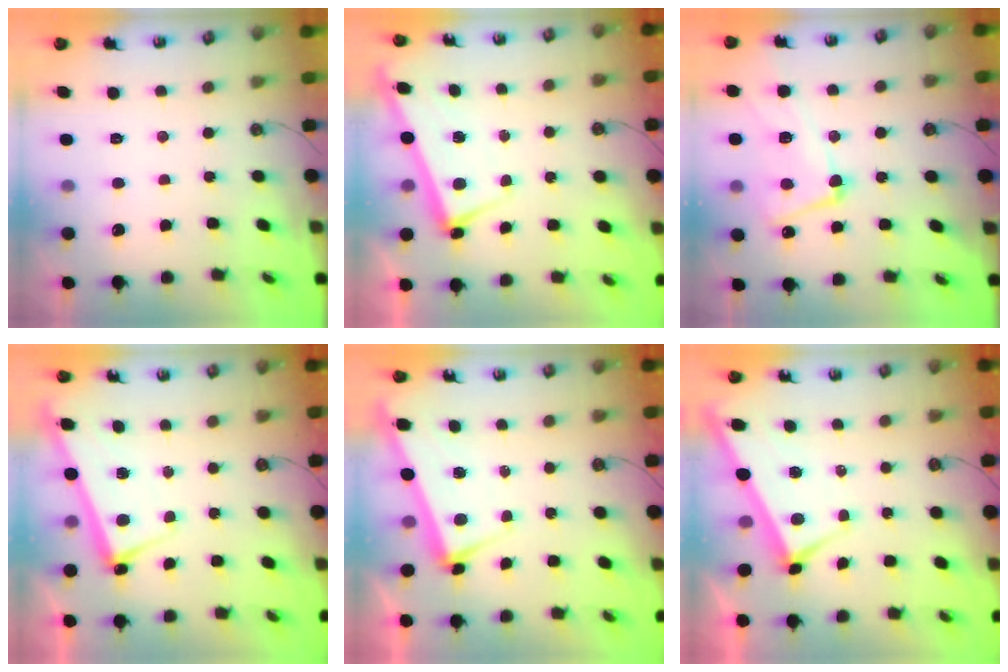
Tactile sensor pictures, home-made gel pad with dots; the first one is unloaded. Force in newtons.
{"total": 2.5, "press": 2.4, "slide": 0.5}
{"total": 7.9, "press": 7.8, "slide": 1.1}
{"total": 2.7, "press": 2.6, "slide": 0.4}
{"total": 3.4, "press": 3.2, "slide": 1.0}
{"total": 3.3, "press": 3.3, "slide": 0.5}